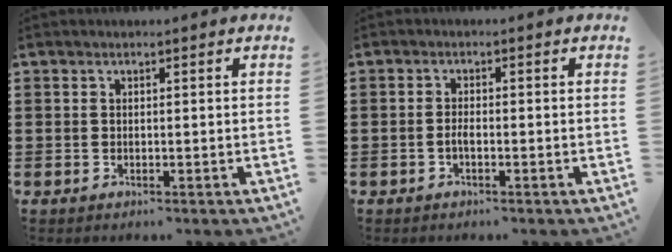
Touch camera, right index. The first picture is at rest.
{"total": 1.3, "force": [-0.6, 0.3, 1.1], "torque": [-0.029, -0.004, -0.012]}